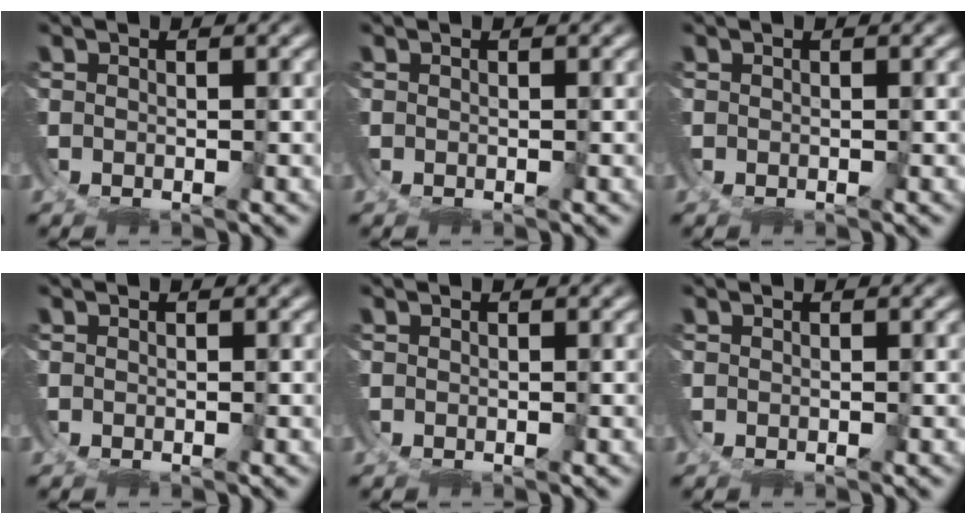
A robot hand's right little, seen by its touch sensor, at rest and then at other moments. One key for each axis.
{"total": 0.0}
{"total": 0.0}
{"total": 0.0}
{"total": 0.0}
{"total": 0.0}